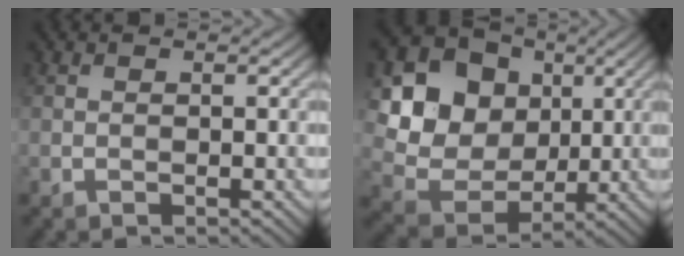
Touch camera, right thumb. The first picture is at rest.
{"total": 15.2, "force": [4.1, 12.6, 7.4], "torque": [-0.228, 0.043, 0.089]}